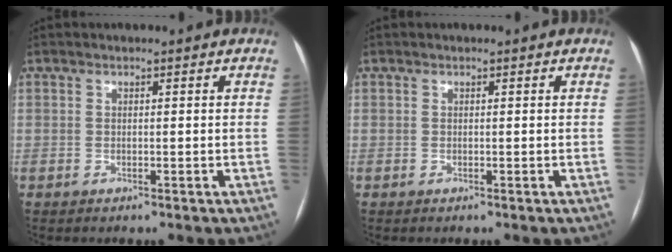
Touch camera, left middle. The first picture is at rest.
{"total": 0.0}